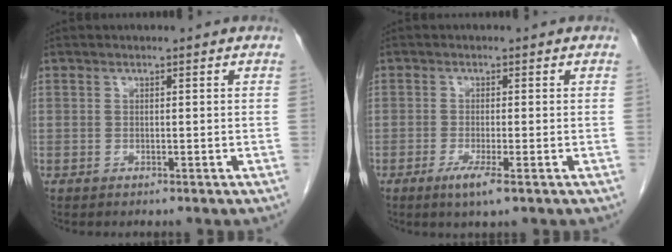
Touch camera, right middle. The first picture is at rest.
{"total": 3.2, "force": [-1.7, 0.1, 2.7], "torque": [-0.052, -0.009, -0.031]}